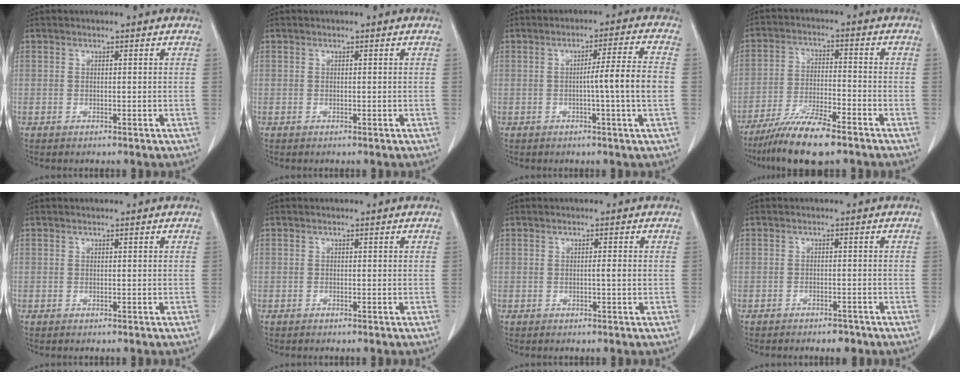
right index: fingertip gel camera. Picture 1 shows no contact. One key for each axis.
{"total": 0.0}
{"total": 7.1, "fx": -1.0, "fy": -1.2, "fz": 6.9, "tx": -0.101, "ty": 0.003, "tz": -0.016}
{"total": 10.4, "fx": -7.9, "fy": 1.3, "fz": 6.6, "tx": -0.119, "ty": -0.024, "tz": -0.141}
{"total": 0.0}
{"total": 0.0}
{"total": 1.1, "fx": -0.1, "fy": -0.2, "fz": 1.1, "tx": -0.018, "ty": 0.000, "tz": -0.003}
{"total": 2.4, "fx": -2.0, "fy": 1.0, "fz": 1.0, "tx": -0.017, "ty": 0.000, "tz": -0.022}